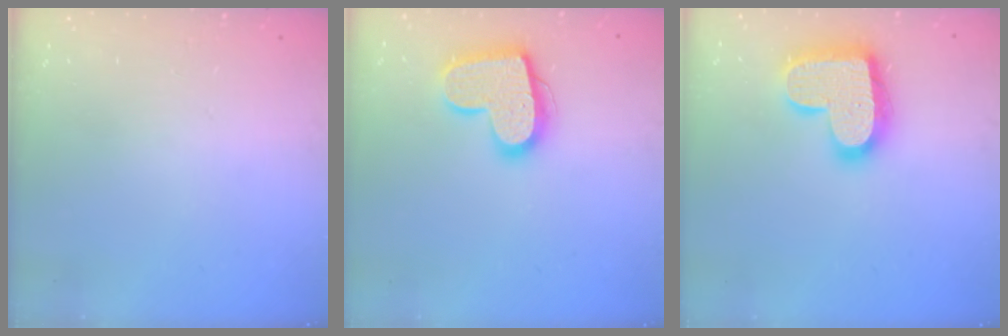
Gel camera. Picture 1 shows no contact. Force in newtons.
{"total": 15.8, "press": 15.8, "slide": 1.0}
{"total": 18.7, "press": 18.7, "slide": 1.2}